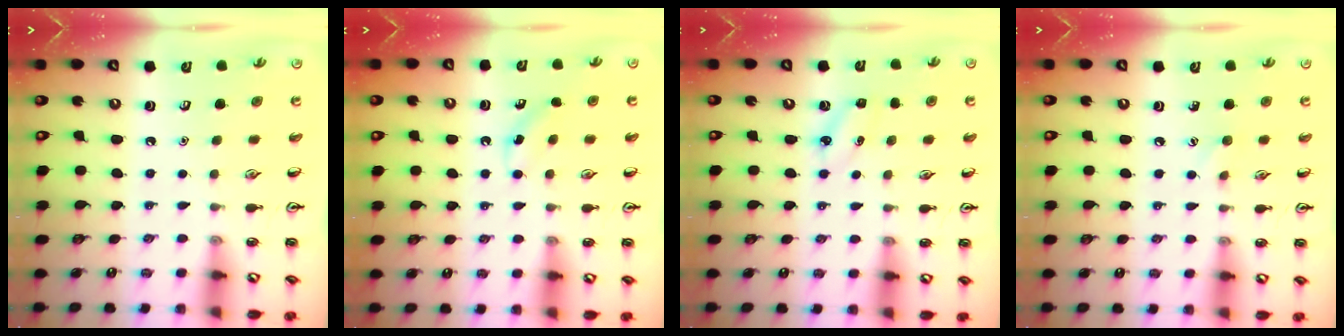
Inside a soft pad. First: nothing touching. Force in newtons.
{"total": 2.6, "press": 2.4, "slide": 0.8}
{"total": 4.2, "press": 4.0, "slide": 1.2}
{"total": 3.9, "press": 3.7, "slide": 1.3}